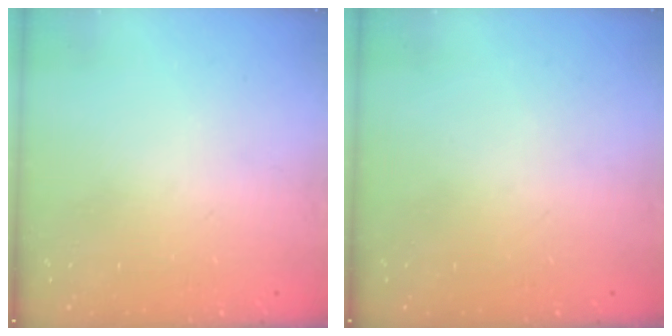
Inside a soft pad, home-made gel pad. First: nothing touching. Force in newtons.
{"total": 0.0}